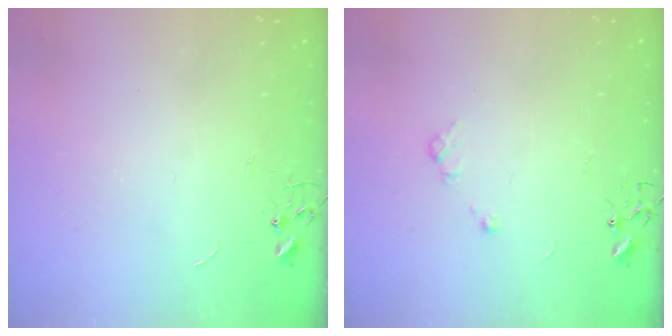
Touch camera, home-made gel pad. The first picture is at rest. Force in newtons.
{"total": 4.9, "press": 4.8, "slide": 1.2}